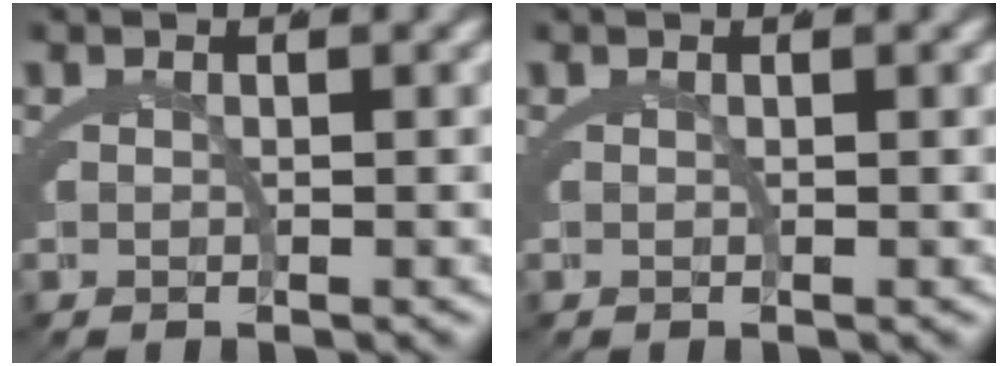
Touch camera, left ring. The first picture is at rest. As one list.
[{"total": 0.0}]